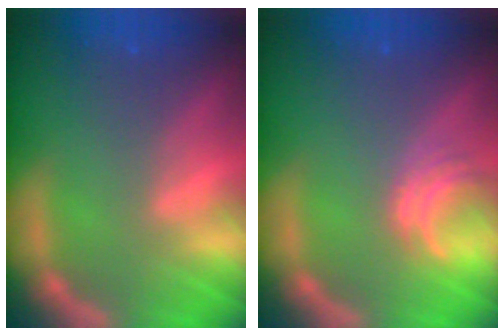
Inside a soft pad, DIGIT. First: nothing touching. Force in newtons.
{"total": 2.5}